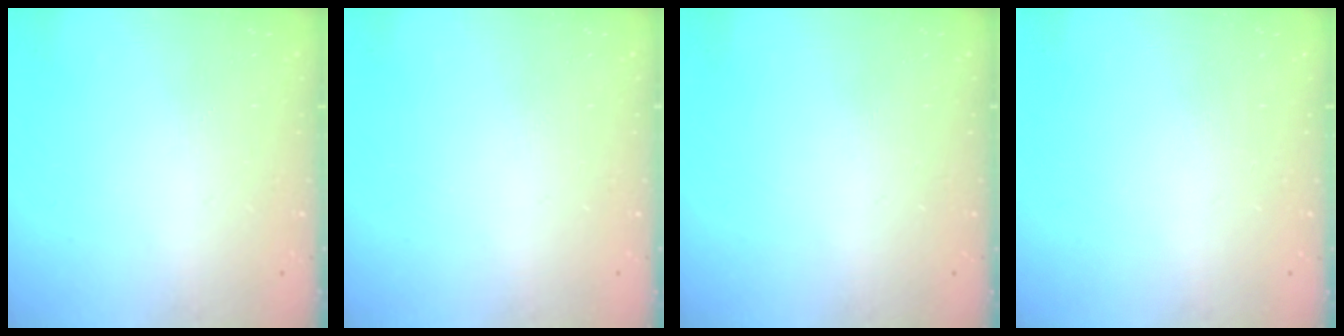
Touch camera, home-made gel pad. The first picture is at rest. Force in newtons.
{"total": 0.0}
{"total": 0.0}
{"total": 0.0}